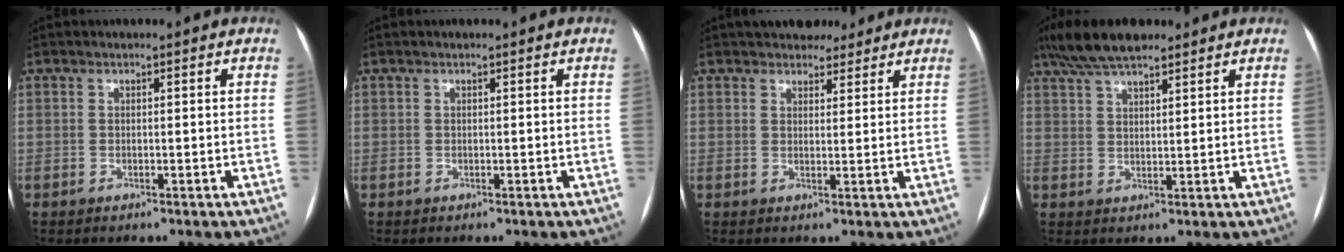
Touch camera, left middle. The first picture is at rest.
{"total": 0.0}
{"total": 5.4, "force": [4.6, 2.4, 1.1], "torque": [-0.004, 0.007, 0.062]}
{"total": 8.9, "force": [7.0, 2.2, 5.1], "torque": [-0.096, 0.029, 0.123]}